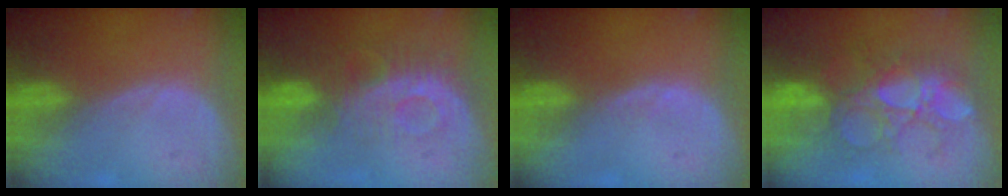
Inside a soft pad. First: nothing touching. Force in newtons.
{"total": 9.2, "press": 8.1, "slide": 4.3}
{"total": 0.7, "press": 0.6, "slide": 0.3}
{"total": 9.1, "press": 8.9, "slide": 1.8}